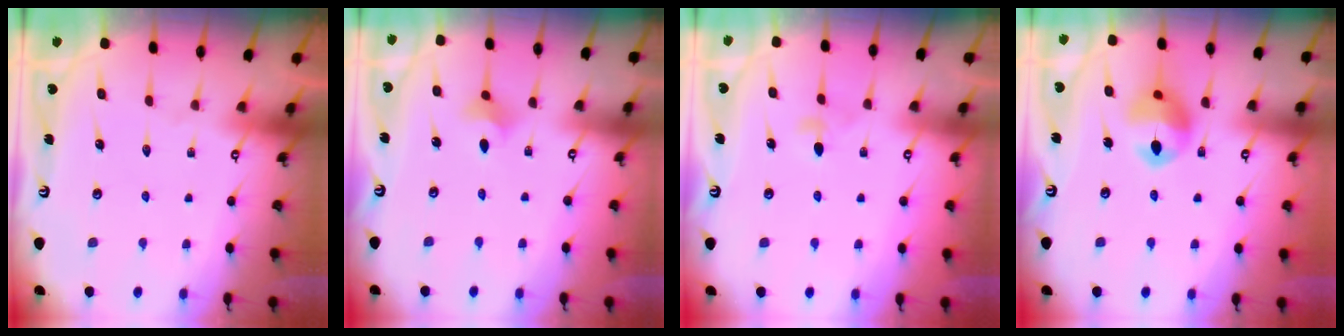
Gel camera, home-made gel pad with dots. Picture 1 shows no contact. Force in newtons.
{"total": 4.6, "press": 4.5, "slide": 0.8}
{"total": 3.3, "press": 3.2, "slide": 0.9}
{"total": 11.7, "press": 11.6, "slide": 1.4}